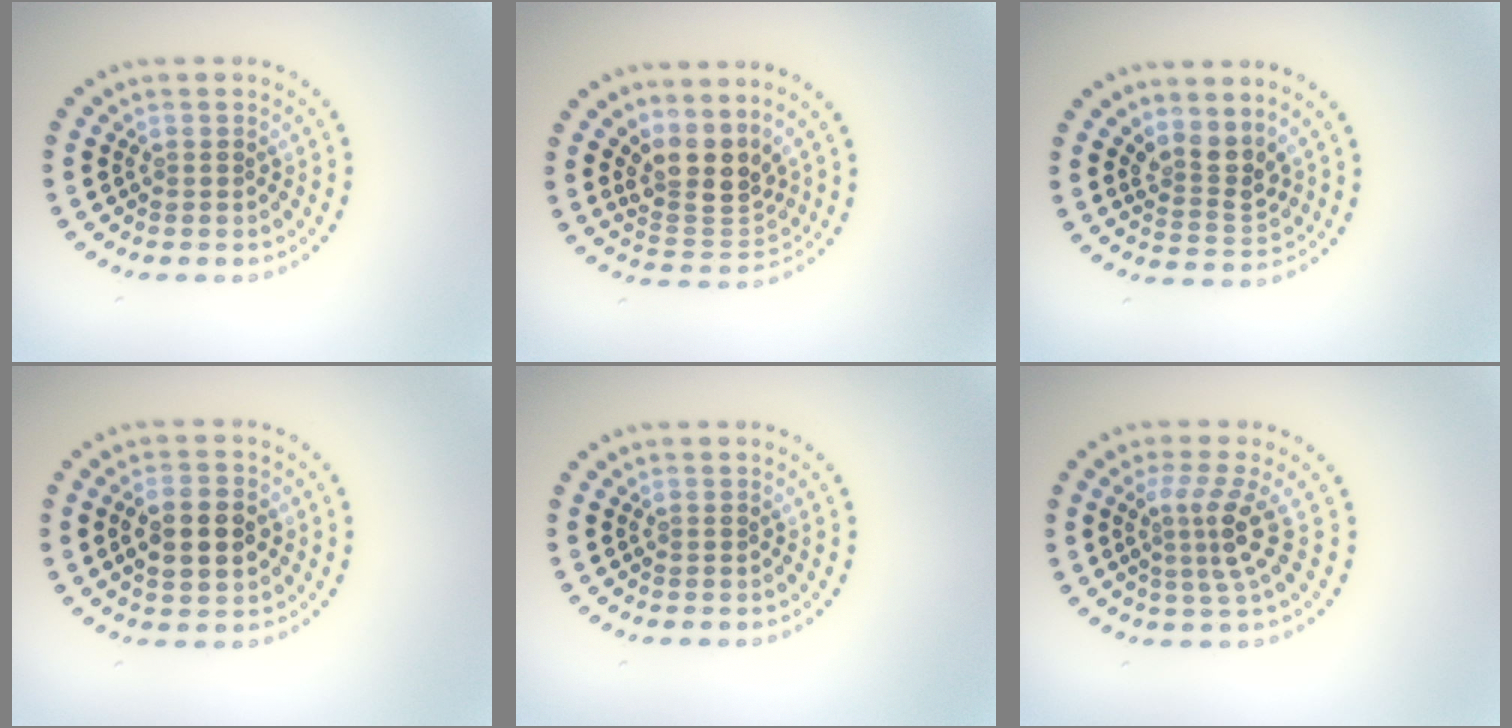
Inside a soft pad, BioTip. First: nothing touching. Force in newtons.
{"total": 3.8, "press": 2.9, "slide": 2.4}
{"total": 2.7, "press": 2.0, "slide": 1.9}
{"total": 4.5, "press": 4.5, "slide": 0.2}
{"total": 0.0}
{"total": 3.4, "press": 2.4, "slide": 2.5}